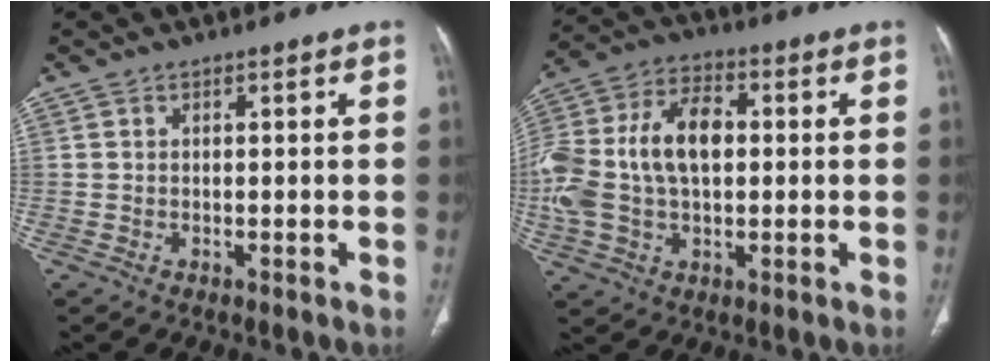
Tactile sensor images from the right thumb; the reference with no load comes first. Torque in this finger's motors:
{"motor_torque": [2.47, 2.39, 1.57, -0.16, 0.26]}